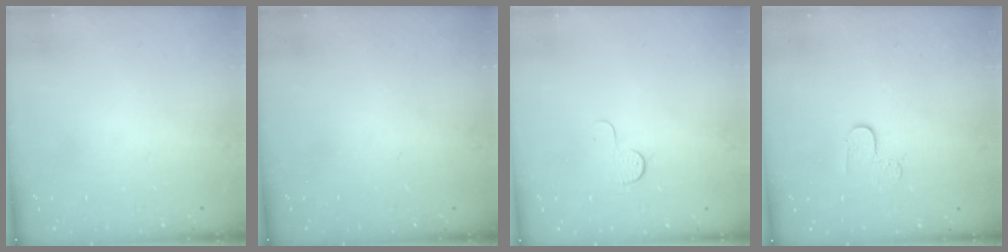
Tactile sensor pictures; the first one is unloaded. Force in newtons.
{"total": 0.0}
{"total": 4.6, "press": 4.6, "slide": 0.4}
{"total": 4.7, "press": 4.6, "slide": 0.4}